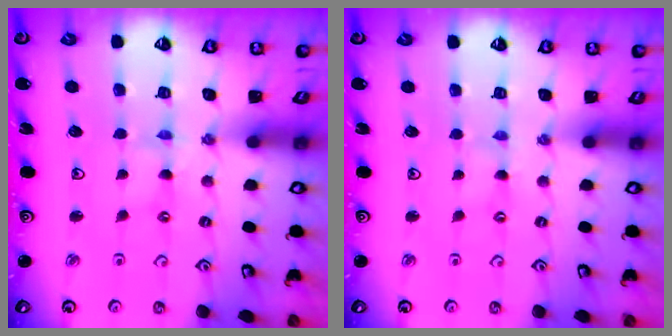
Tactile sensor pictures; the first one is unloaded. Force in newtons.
{"total": 0.7, "press": 0.7, "slide": 0.1}